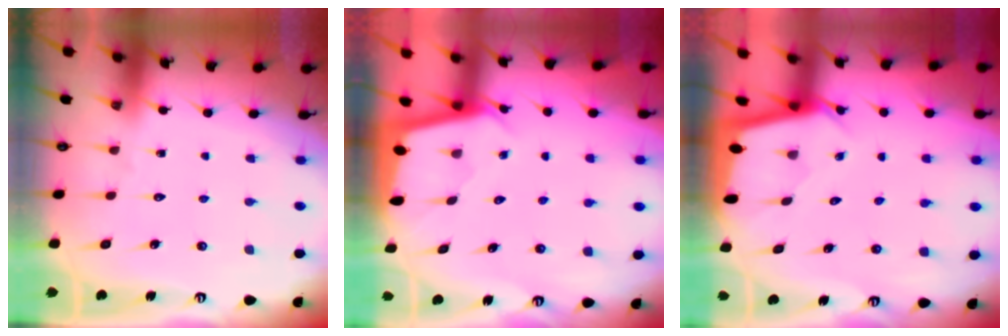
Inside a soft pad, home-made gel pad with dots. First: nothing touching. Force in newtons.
{"total": 2.0, "press": 2.0, "slide": 0.2}
{"total": 2.3, "press": 2.3, "slide": 0.1}